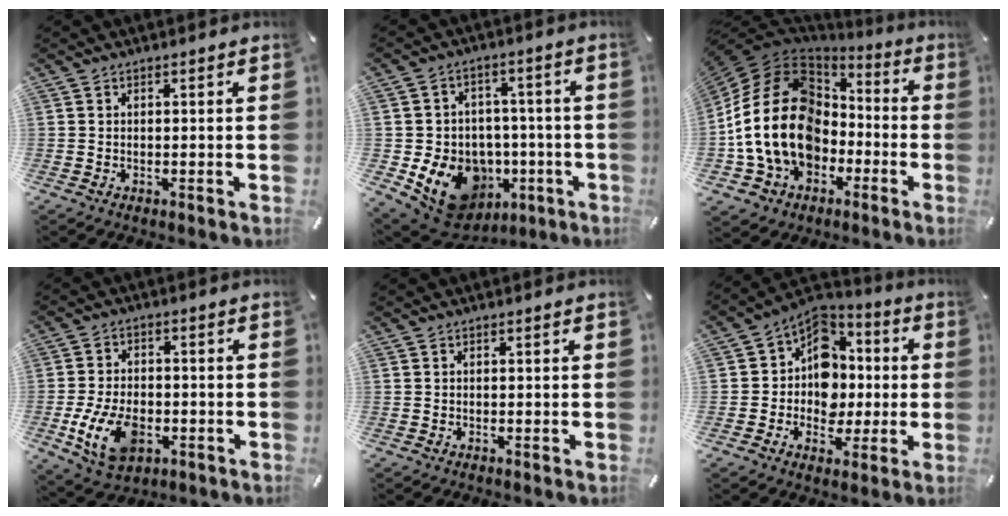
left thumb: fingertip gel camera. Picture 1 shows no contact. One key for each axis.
{"total": 15.5, "fx": -5.6, "fy": 12.5, "fz": 7.4, "tx": -0.115, "ty": 0.025, "tz": -0.073}
{"total": 21.3, "fx": -2.7, "fy": 16.6, "fz": 13.1, "tx": -0.289, "ty": 0.013, "tz": -0.044}
{"total": 12.0, "fx": -3.6, "fy": 7.8, "fz": 8.5, "tx": -0.172, "ty": -0.005, "tz": -0.064}
{"total": 0.0}
{"total": 11.8, "fx": -0.6, "fy": 10.9, "fz": 4.6, "tx": -0.063, "ty": 0.000, "tz": -0.002}